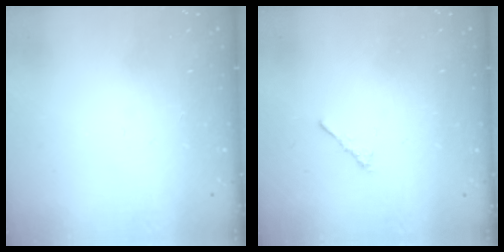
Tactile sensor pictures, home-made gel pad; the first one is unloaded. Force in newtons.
{"total": 2.3, "press": 2.2, "slide": 0.6}